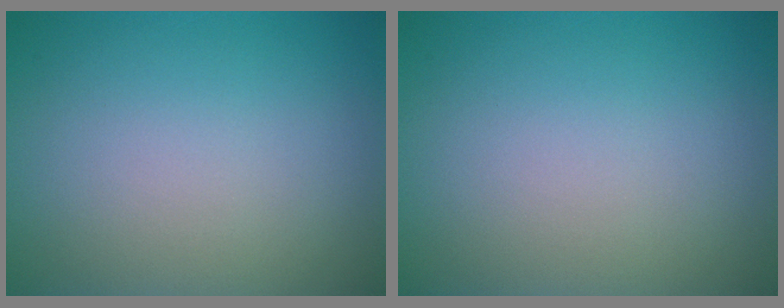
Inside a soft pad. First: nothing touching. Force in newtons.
{"total": 0.0}